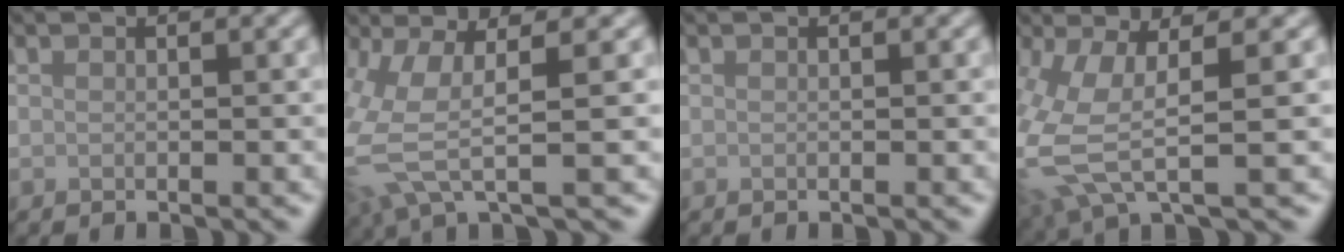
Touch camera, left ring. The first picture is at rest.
{"total": 6.1, "force": [-0.4, 1.7, 5.9], "torque": [-0.146, -0.009, -0.007]}
{"total": 0.0}
{"total": 6.6, "force": [-0.1, 2.0, 6.3], "torque": [-0.154, -0.008, -0.002]}